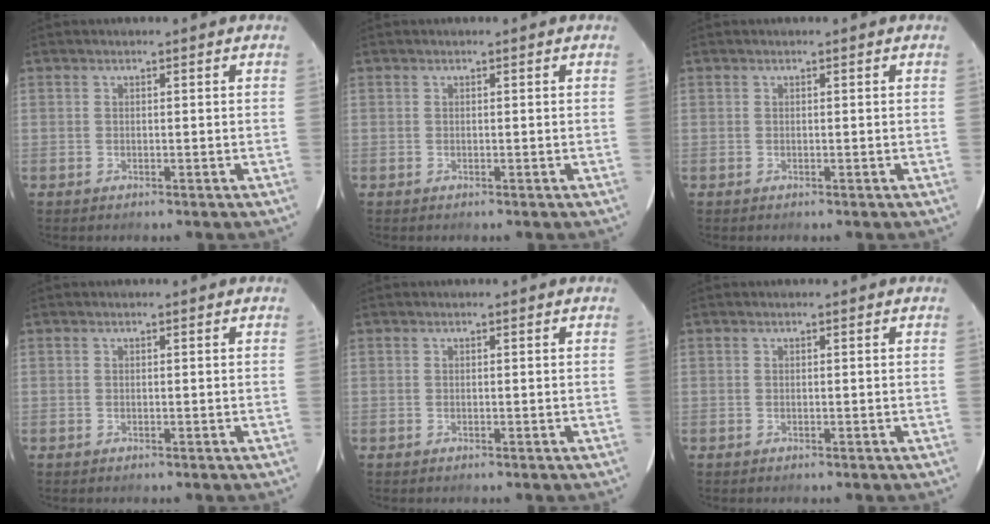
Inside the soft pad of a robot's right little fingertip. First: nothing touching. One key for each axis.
{"total": 0.0}
{"total": 0.0}
{"total": 0.0}
{"total": 0.0}
{"total": 0.0}